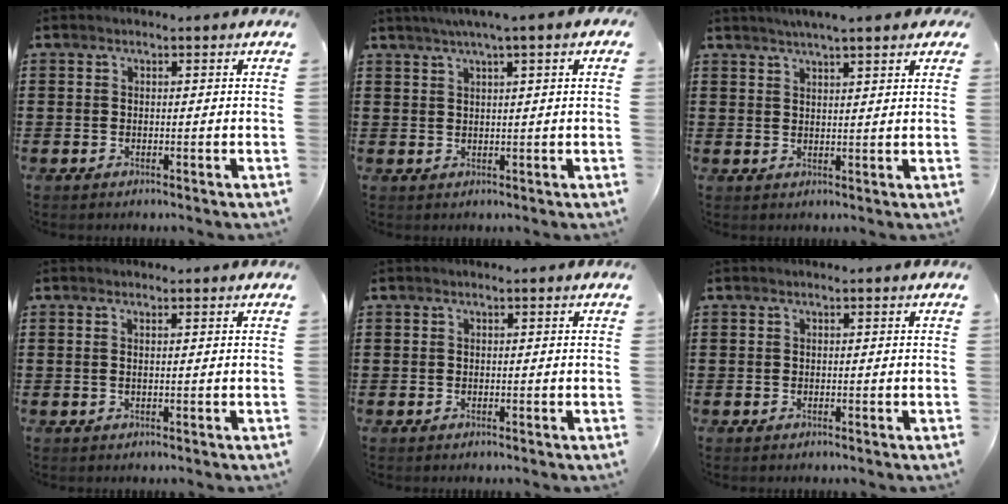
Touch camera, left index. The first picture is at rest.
{"total": 2.8, "force": [1.7, 0.3, 2.2], "torque": [-0.044, 0.007, 0.030]}
{"total": 3.1, "force": [2.8, 0.2, 1.4], "torque": [-0.034, 0.004, 0.051]}
{"total": 0.5, "force": [0.3, -0.1, 0.4], "torque": [-0.009, -0.003, 0.005]}
{"total": 0.0}
{"total": 0.0}